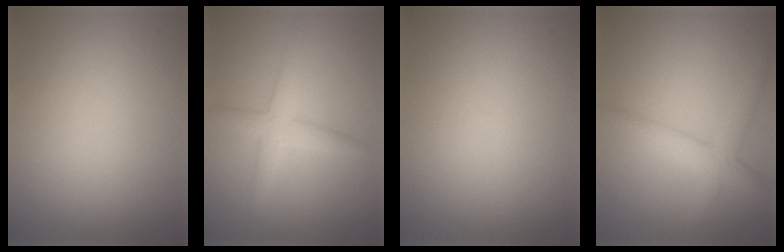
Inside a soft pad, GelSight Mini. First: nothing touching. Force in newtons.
{"total": 2.7, "press": 2.7, "slide": 0.1}
{"total": 0.0}
{"total": 3.4, "press": 3.4, "slide": 0.1}